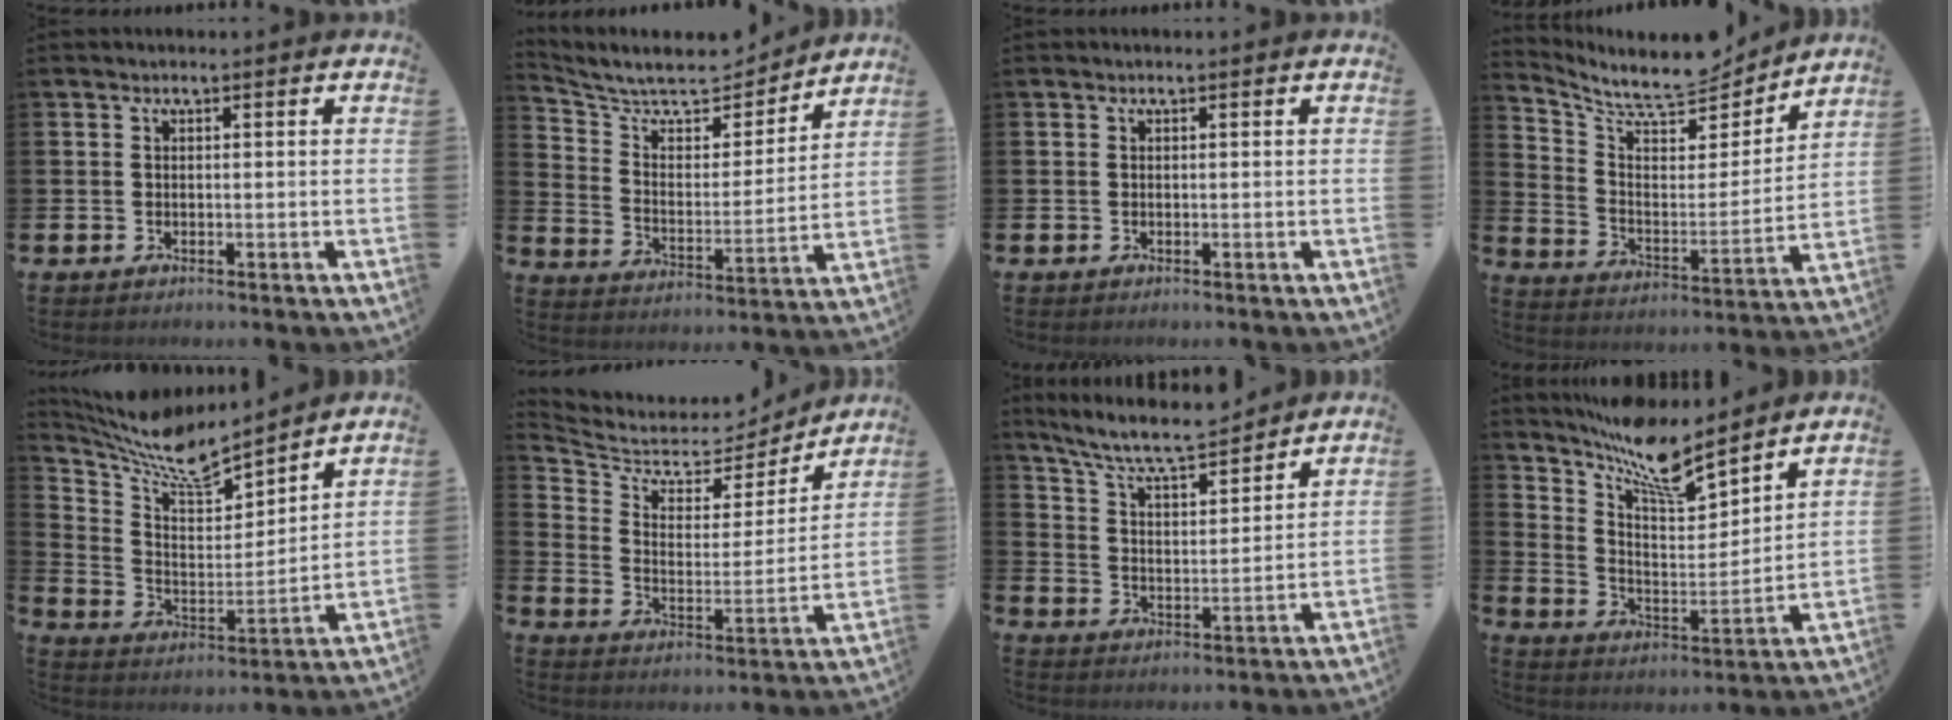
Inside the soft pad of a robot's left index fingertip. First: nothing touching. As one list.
[{"total": 8.2, "force": [7.2, 2.8, 2.6], "torque": [-0.088, -0.056, 0.122]}, {"total": 0.0}, {"total": 8.9, "force": [8.3, 2.0, 2.6], "torque": [-0.085, -0.067, 0.143]}, {"total": 9.0, "force": [8.3, 1.8, 3.0], "torque": [-0.101, -0.060, 0.145]}, {"total": 5.8, "force": [5.3, 2.3, 0.8], "torque": [-0.058, -0.049, 0.086]}, {"total": 8.2, "force": [7.6, 1.1, 2.8], "torque": [-0.089, -0.047, 0.134]}, {"total": 10.0, "force": [8.9, 1.8, 4.1], "torque": [-0.104, -0.067, 0.154]}]